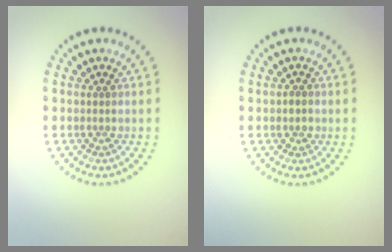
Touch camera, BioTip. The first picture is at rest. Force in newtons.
{"total": 0.8, "press": 0.8, "slide": 0.3}